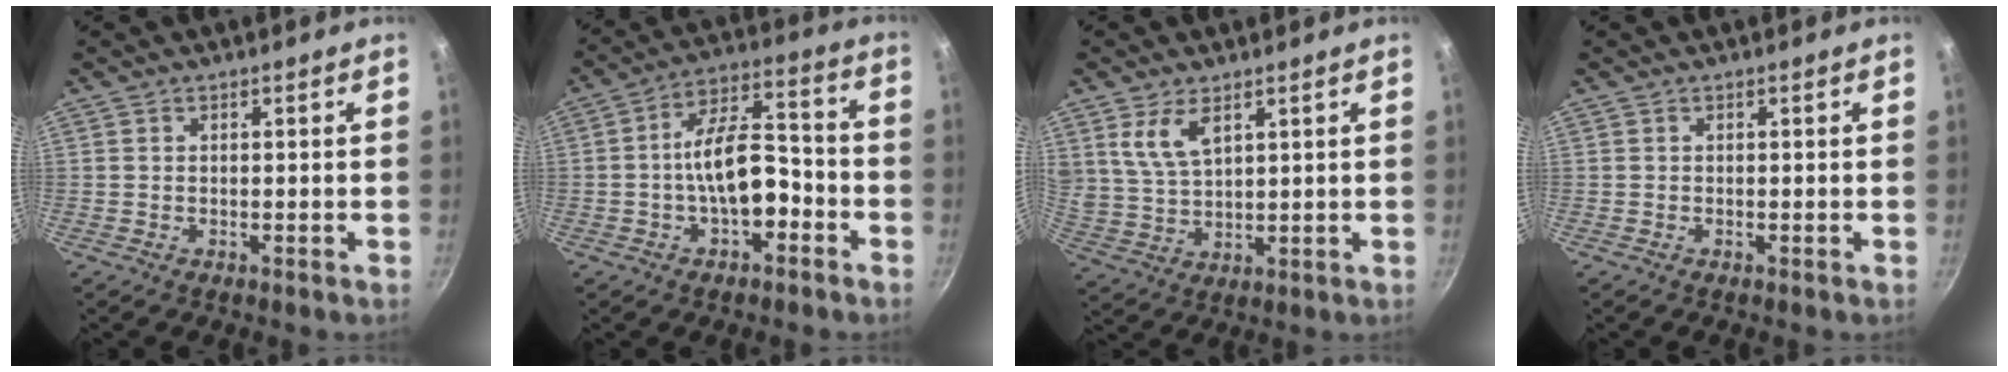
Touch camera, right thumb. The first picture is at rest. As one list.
[{"total": 12.0, "force": [-3.5, 6.3, 9.6], "torque": [-0.129, 0.056, -0.060]}, {"total": 7.4, "force": [3.7, 3.8, 5.1], "torque": [-0.091, -0.022, 0.084]}, {"total": 0.0}]